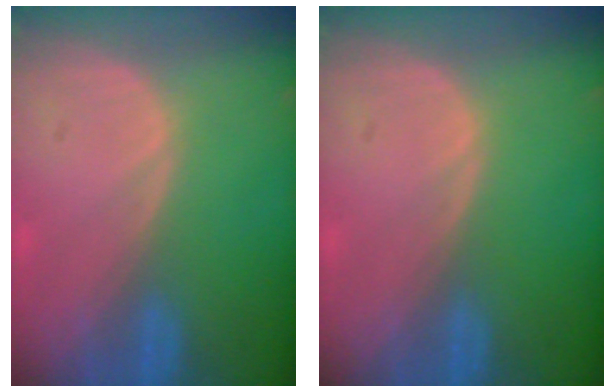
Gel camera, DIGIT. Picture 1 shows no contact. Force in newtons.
{"total": 0.0}